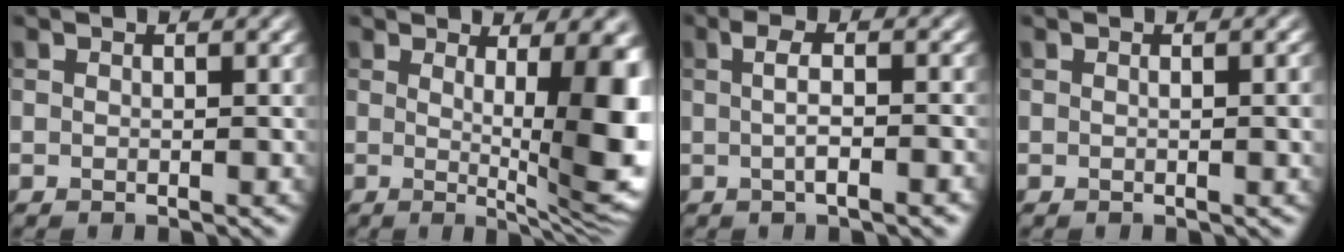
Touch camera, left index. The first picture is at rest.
{"total": 10.5, "force": [0.6, 2.7, 10.2], "torque": [-0.118, -0.009, 0.011]}
{"total": 4.5, "force": [-0.4, 1.5, 4.2], "torque": [-0.047, 0.010, -0.010]}
{"total": 1.6, "force": [0.1, 0.3, 1.5], "torque": [-0.019, 0.000, 0.000]}